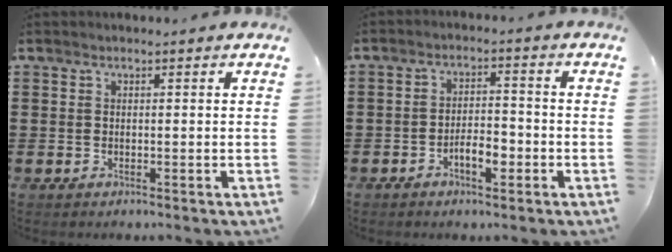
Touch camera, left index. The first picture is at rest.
{"total": 4.2, "force": [-2.0, 1.7, 3.3], "torque": [-0.058, 0.007, -0.038]}